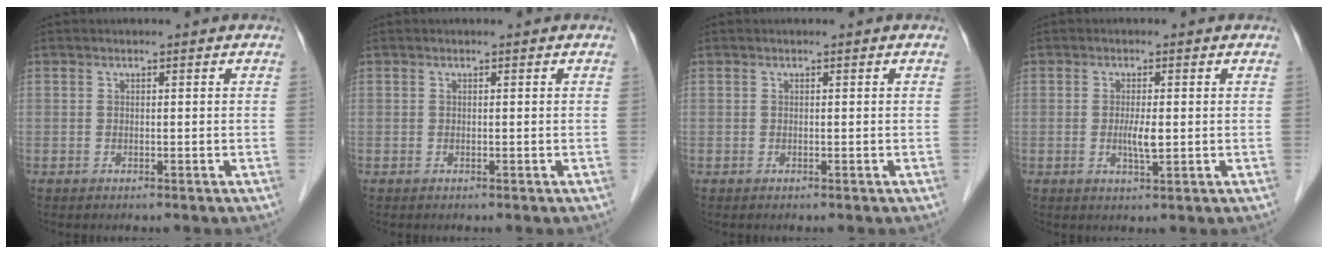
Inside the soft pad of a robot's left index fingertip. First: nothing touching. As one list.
[{"total": 0.0}, {"total": 0.0}, {"total": 2.8, "force": [-0.1, 0.5, 2.8], "torque": [-0.055, -0.004, -0.001]}]